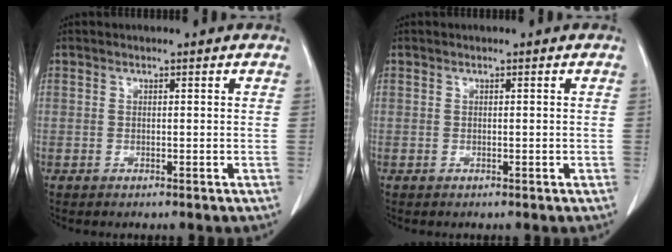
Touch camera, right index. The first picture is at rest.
{"total": 0.0}